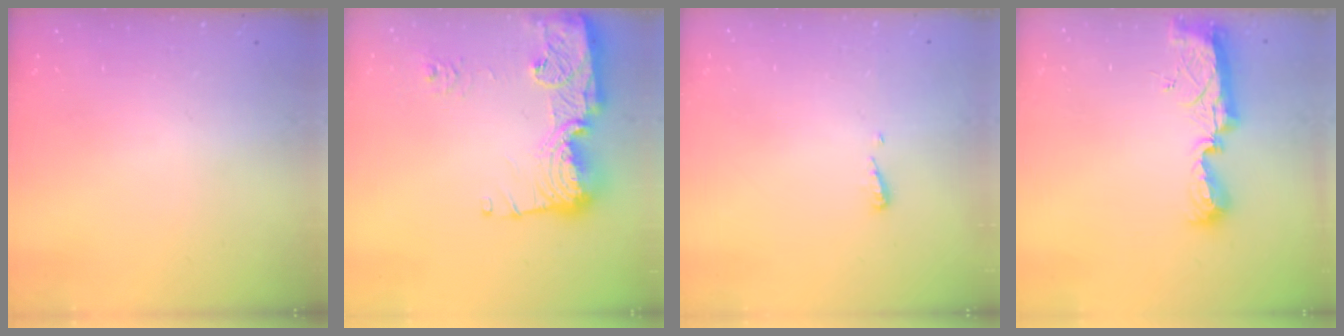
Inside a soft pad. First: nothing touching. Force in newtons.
{"total": 18.9, "press": 18.8, "slide": 1.7}
{"total": 4.3, "press": 4.2, "slide": 0.4}
{"total": 9.4, "press": 9.4, "slide": 0.4}